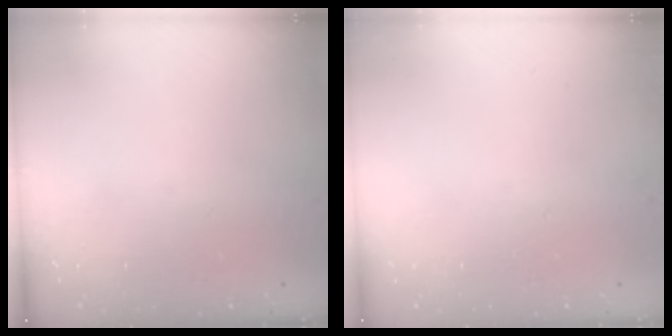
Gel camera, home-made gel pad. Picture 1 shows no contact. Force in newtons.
{"total": 0.0}